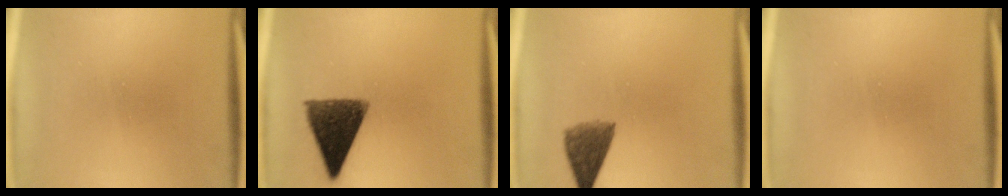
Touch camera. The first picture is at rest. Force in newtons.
{"total": 11.7}
{"total": 5.5}
{"total": 0.0}